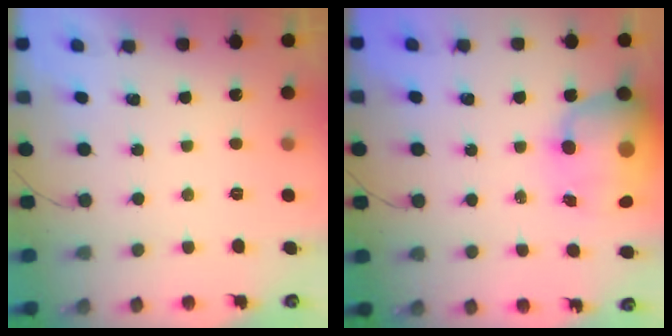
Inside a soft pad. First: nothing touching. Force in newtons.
{"total": 17.5, "press": 16.9, "slide": 4.4}